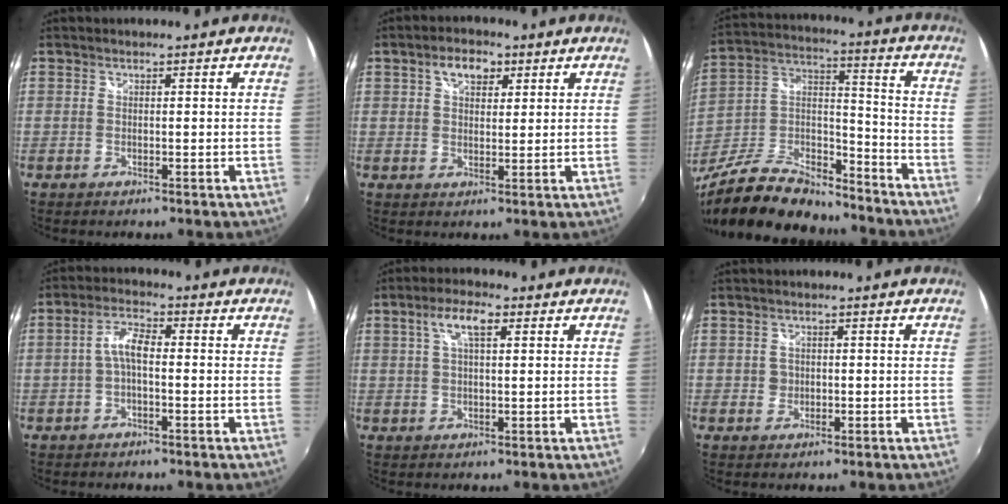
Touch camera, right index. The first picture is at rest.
{"total": 5.3, "force": [2.5, 3.2, 3.3], "torque": [-0.054, 0.016, 0.042]}
{"total": 21.6, "force": [-16.4, 8.3, 11.2], "torque": [-0.234, 0.012, -0.276]}
{"total": 4.4, "force": [-0.8, 1.7, 3.9], "torque": [-0.082, 0.015, -0.016]}
{"total": 5.5, "force": [2.1, 1.9, 4.7], "torque": [-0.088, 0.013, 0.037]}
{"total": 1.9, "force": [-0.2, 1.8, 0.4], "torque": [-0.004, 0.001, -0.005]}